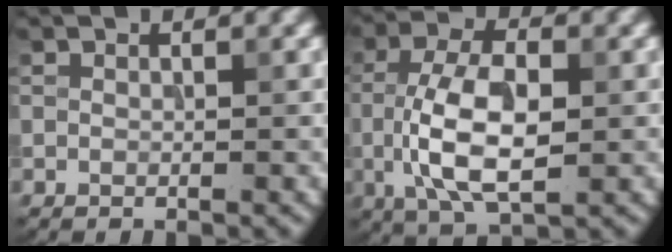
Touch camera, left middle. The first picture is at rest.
{"total": 7.8, "force": [-0.8, 3.7, 6.9], "torque": [-0.145, 0.001, -0.016]}